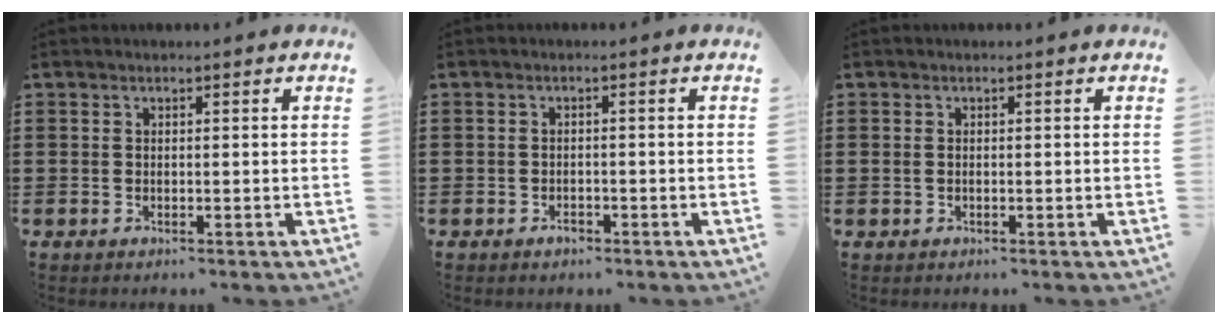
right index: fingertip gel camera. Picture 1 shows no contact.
{"total": 1.2, "force": [-0.9, 0.7, 0.4], "torque": [-0.011, -0.001, -0.019]}
{"total": 0.6, "force": [0.0, 0.4, 0.4], "torque": [-0.011, 0.001, -0.001]}